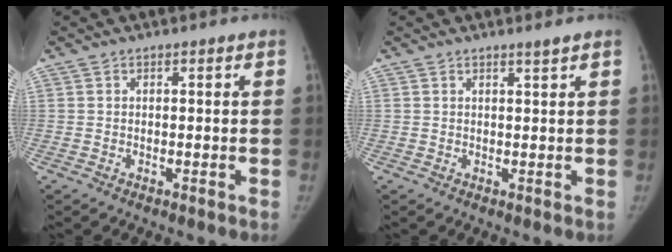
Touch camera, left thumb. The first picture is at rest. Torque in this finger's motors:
{"motor_torque": [-0.14, -0.03, 0.26, -0.12, 0.03]}